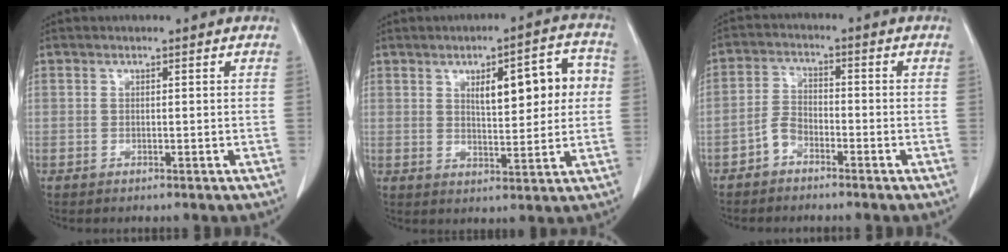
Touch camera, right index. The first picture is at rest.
{"total": 10.5, "force": [2.4, 3.2, 9.7], "torque": [-0.131, 0.026, 0.037]}
{"total": 3.5, "force": [-2.4, 2.0, 1.6], "torque": [-0.033, 0.008, -0.047]}